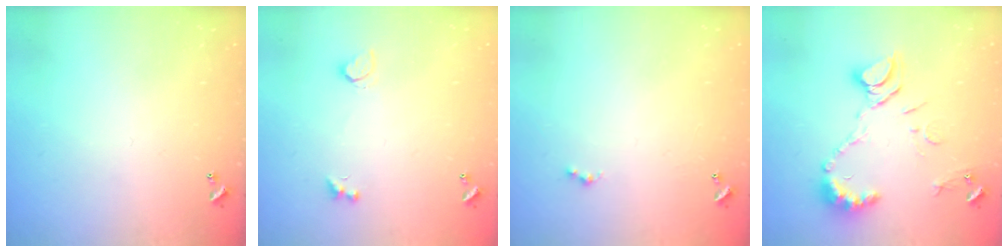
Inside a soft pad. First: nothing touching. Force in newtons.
{"total": 1.8, "press": 1.8, "slide": 0.5}
{"total": 0.8, "press": 0.5, "slide": 0.5}
{"total": 11.1, "press": 11.0, "slide": 1.3}